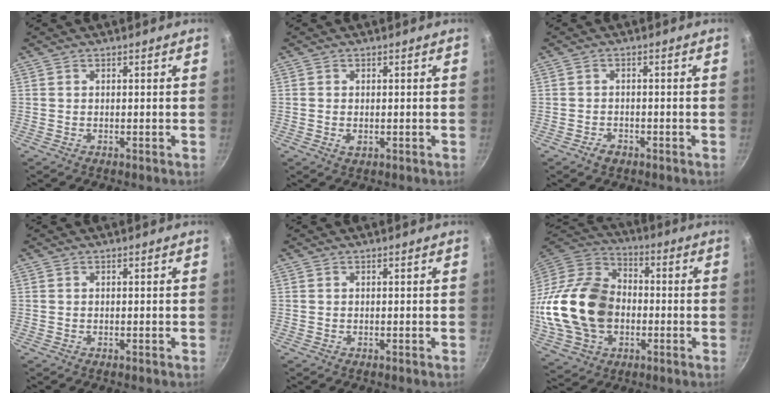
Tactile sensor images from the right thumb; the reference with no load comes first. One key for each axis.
{"total": 1.6, "fx": -0.3, "fy": 1.0, "fz": 1.2, "tx": -0.021, "ty": -0.002, "tz": -0.004}
{"total": 2.2, "fx": -1.5, "fy": 1.4, "fz": 1.0, "tx": -0.013, "ty": 0.015, "tz": -0.024}
{"total": 0.0}
{"total": 0.0}
{"total": 23.9, "fx": -2.4, "fy": 17.2, "fz": 16.4, "tx": -0.300, "ty": 0.035, "tz": -0.040}